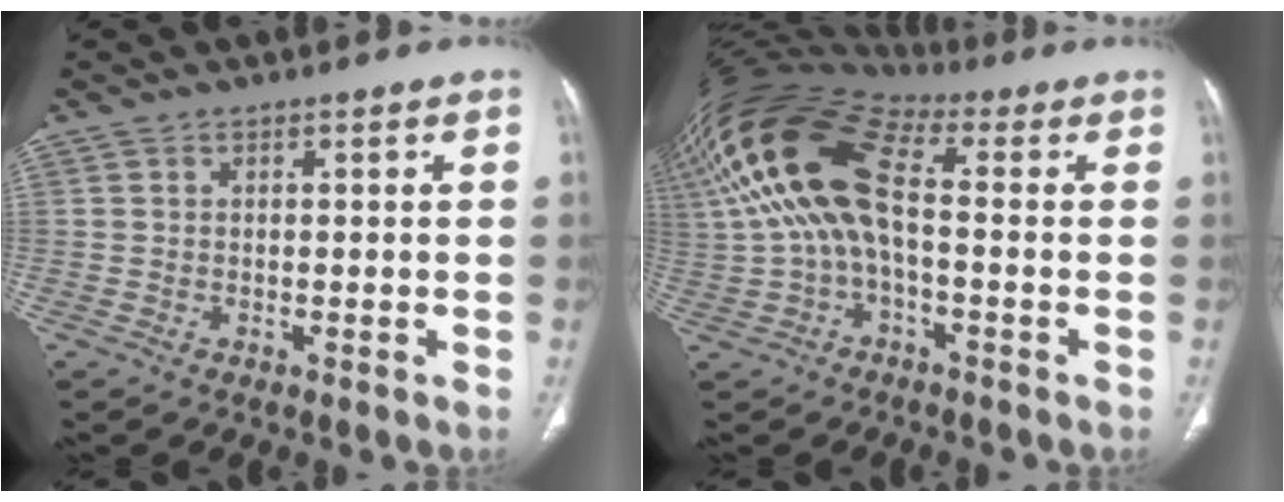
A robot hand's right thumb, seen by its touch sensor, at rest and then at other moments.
{"total": 18.2, "force": [1.3, 8.9, 15.8], "torque": [-0.334, 0.042, 0.018]}